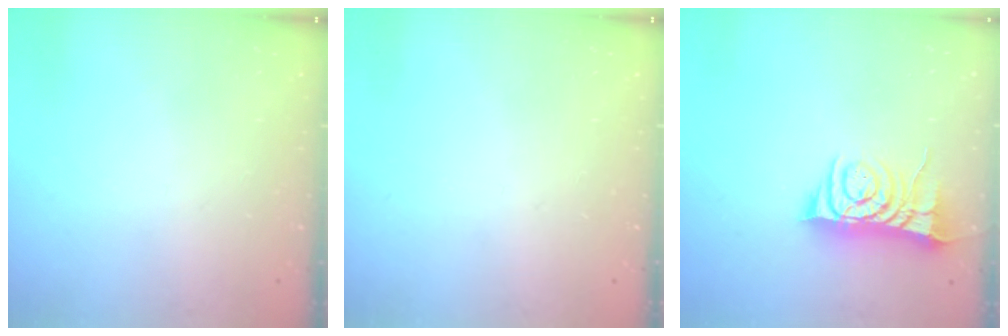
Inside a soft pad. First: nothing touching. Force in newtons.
{"total": 0.0}
{"total": 7.7, "press": 7.6, "slide": 1.1}